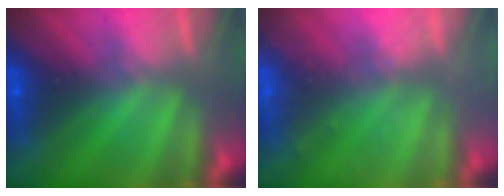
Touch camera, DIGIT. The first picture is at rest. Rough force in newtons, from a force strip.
{"total": 2.4}